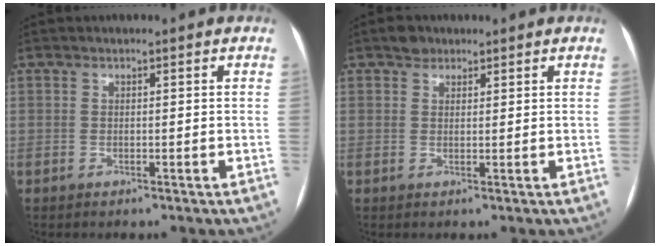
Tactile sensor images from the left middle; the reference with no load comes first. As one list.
[{"total": 1.9, "force": [1.4, 1.3, 0.4], "torque": [-0.007, 0.006, 0.021]}]